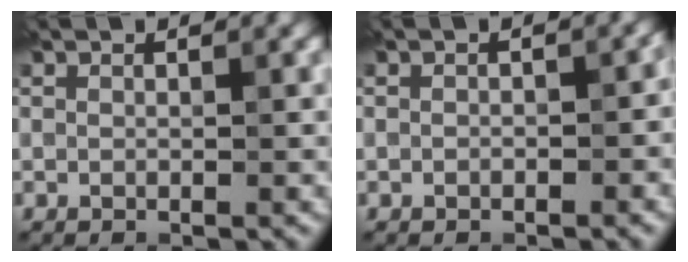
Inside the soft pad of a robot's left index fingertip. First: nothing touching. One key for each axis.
{"total": 1.2, "fx": -0.4, "fy": 0.7, "fz": 0.8, "tx": -0.011, "ty": 0.002, "tz": -0.005}